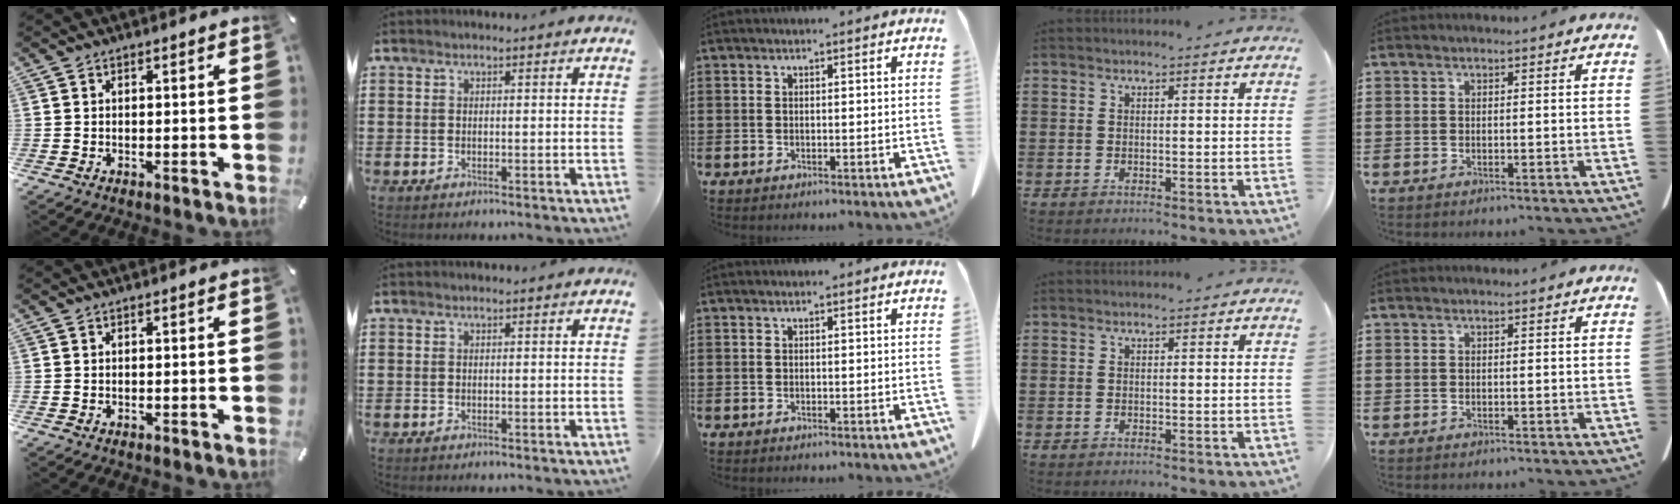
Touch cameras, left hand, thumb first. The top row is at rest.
{}